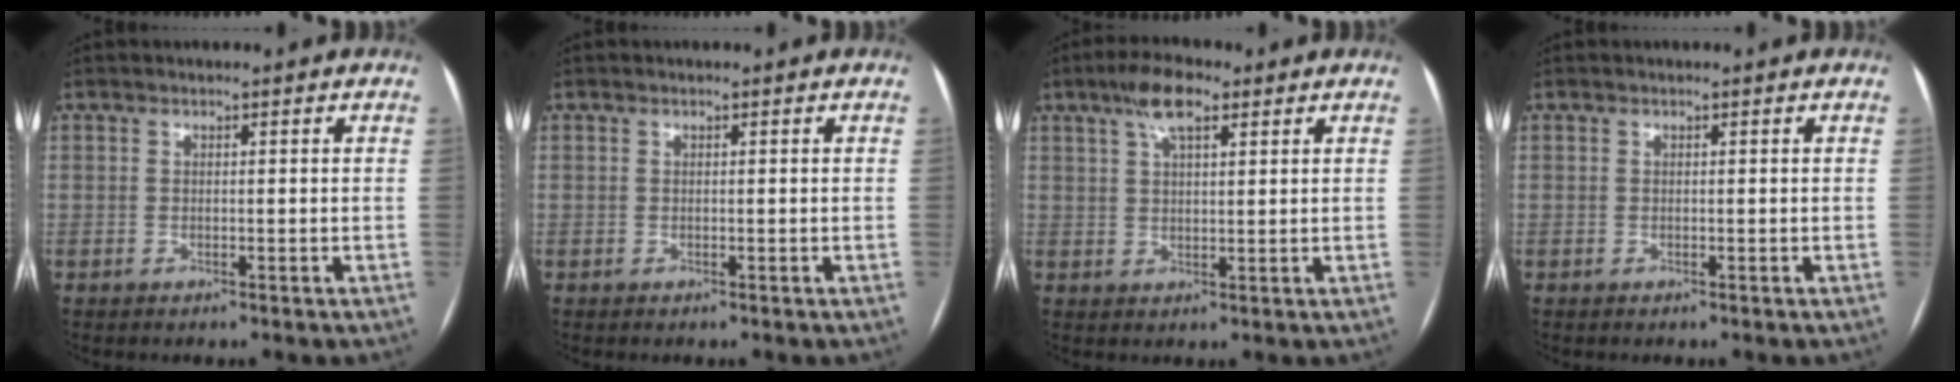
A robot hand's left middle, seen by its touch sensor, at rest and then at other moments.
{"total": 0.0}
{"total": 6.0, "force": [3.5, 1.8, 4.5], "torque": [-0.089, 0.018, 0.061]}
{"total": 0.0}